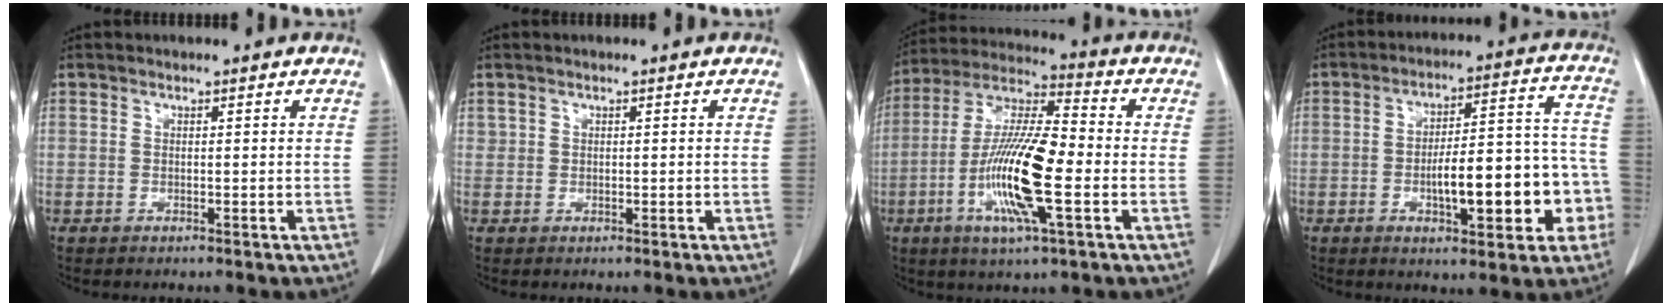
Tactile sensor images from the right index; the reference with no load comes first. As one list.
[{"total": 0.5, "force": [0.2, 0.4, 0.1], "torque": [0.001, 0.004, 0.004]}, {"total": 15.6, "force": [-3.8, 2.0, 15.0], "torque": [-0.300, -0.008, -0.076]}, {"total": 15.5, "force": [-4.3, 4.6, 14.2], "torque": [-0.192, 0.040, -0.056]}]